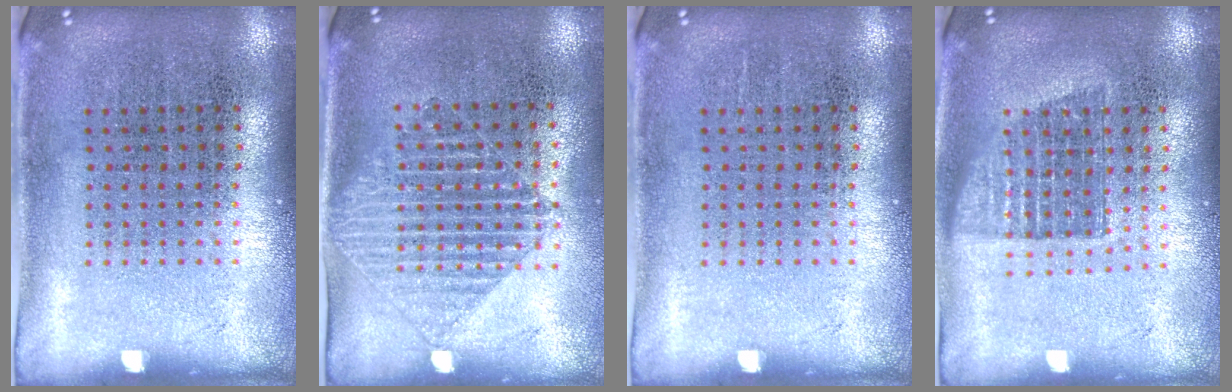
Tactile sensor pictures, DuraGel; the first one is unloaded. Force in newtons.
{"total": 1.3, "press": 1.1, "slide": 0.6}
{"total": 0.0}
{"total": 1.3, "press": 1.1, "slide": 0.6}